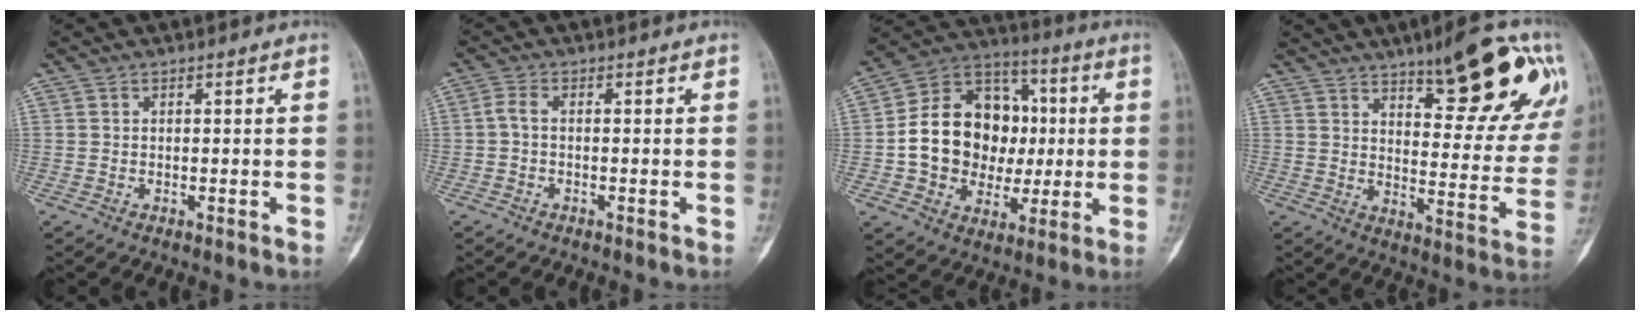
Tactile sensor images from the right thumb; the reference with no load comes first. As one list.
[{"total": 2.1, "force": [-0.2, 1.2, 1.7], "torque": [-0.034, 0.001, -0.014]}, {"total": 20.5, "force": [0.0, 16.5, 12.2], "torque": [-0.159, 0.036, 0.009]}, {"total": 21.1, "force": [12.3, 6.6, 15.8], "torque": [-0.162, -0.051, 0.171]}]